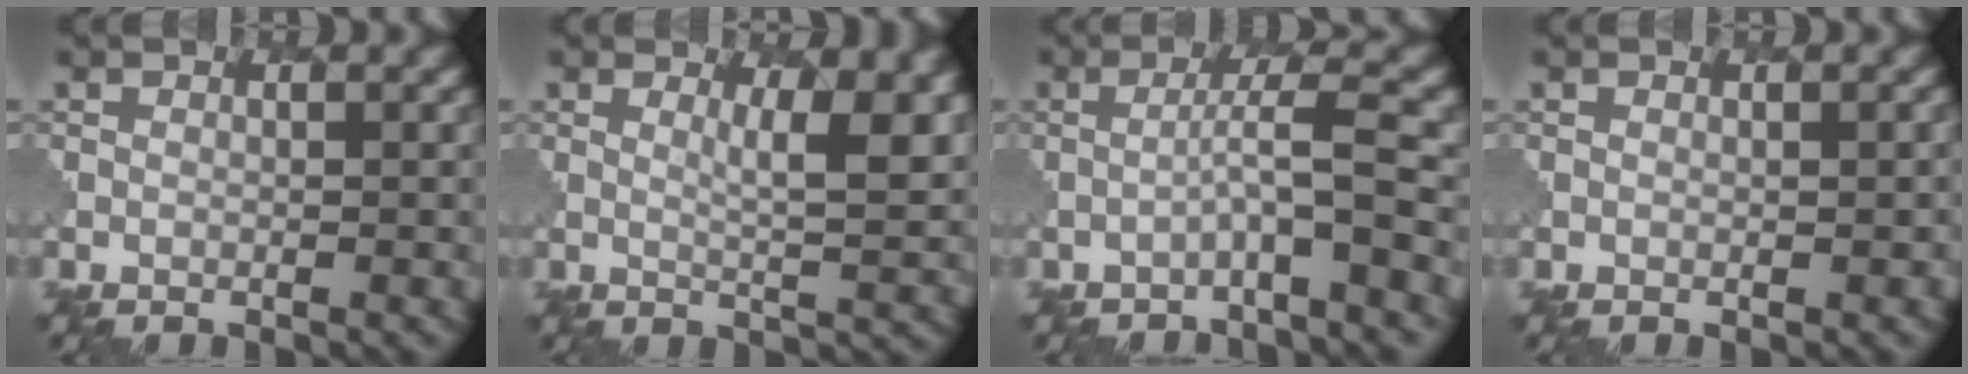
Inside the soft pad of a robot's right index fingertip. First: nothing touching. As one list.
[{"total": 5.0, "force": [1.9, 1.4, 4.4], "torque": [-0.059, -0.004, 0.031]}, {"total": 2.9, "force": [-0.9, 0.0, 2.8], "torque": [-0.048, 0.014, -0.028]}, {"total": 0.6, "force": [-0.1, 0.1, 0.6], "torque": [-0.005, 0.004, -0.001]}]